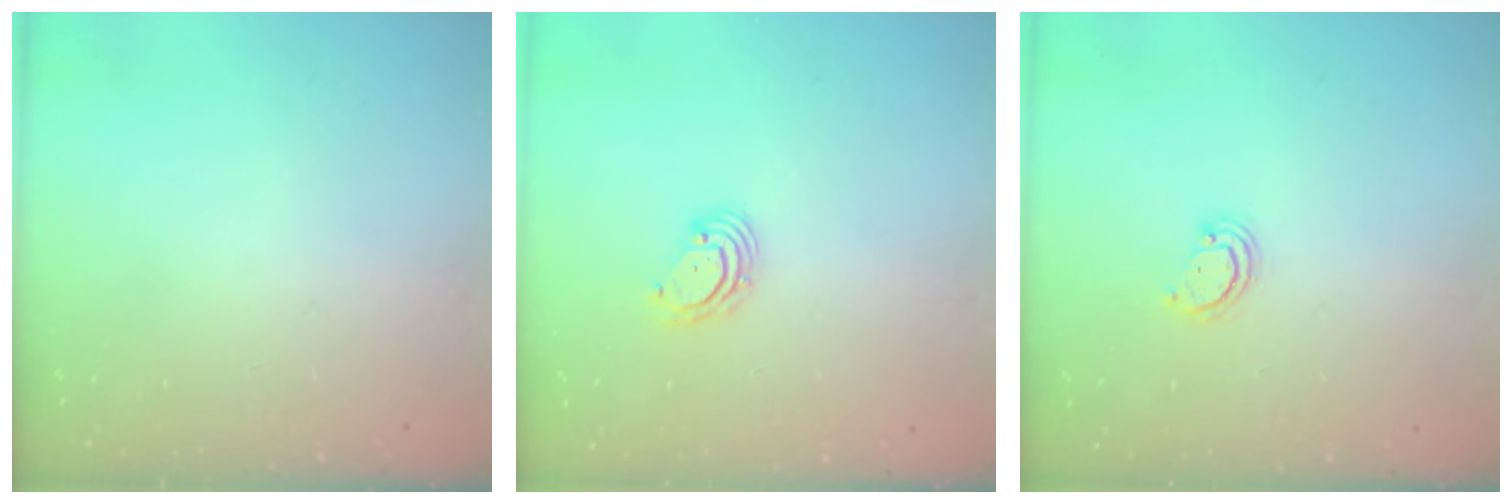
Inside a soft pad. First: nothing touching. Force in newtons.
{"total": 4.0, "press": 4.0, "slide": 0.4}
{"total": 2.3, "press": 2.3, "slide": 0.3}